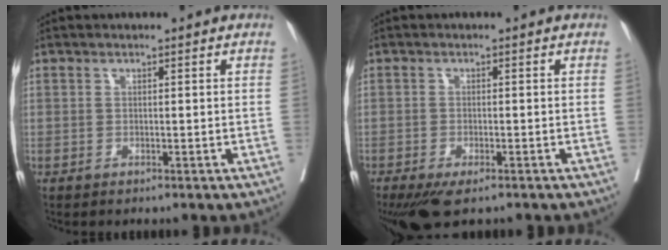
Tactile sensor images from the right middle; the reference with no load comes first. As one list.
[{"total": 6.8, "force": [-4.9, 2.2, 4.2], "torque": [-0.062, -0.013, -0.081]}]